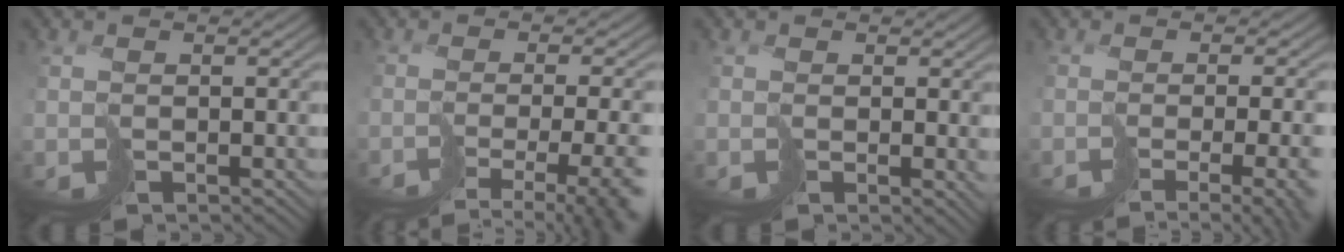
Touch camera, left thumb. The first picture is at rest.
{"total": 8.0, "force": [-4.8, 2.2, 5.9], "torque": [-0.082, -0.025, -0.037]}
{"total": 1.9, "force": [0.6, 1.0, 1.6], "torque": [-0.027, -0.001, 0.011]}
{"total": 9.9, "force": [-4.6, 3.6, 8.0], "torque": [-0.087, -0.022, -0.016]}